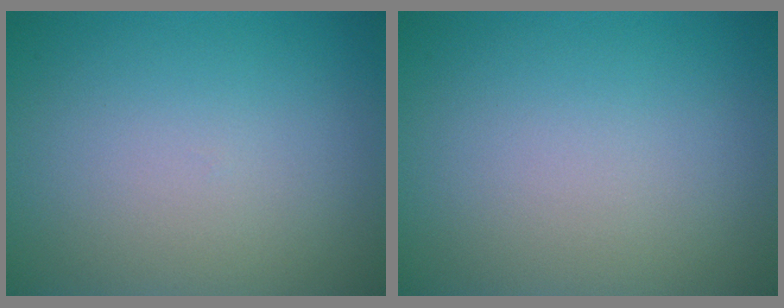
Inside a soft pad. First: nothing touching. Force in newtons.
{"total": 0.0}